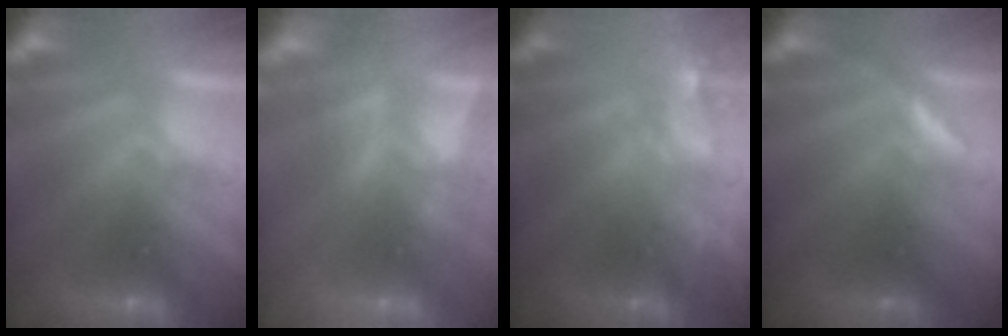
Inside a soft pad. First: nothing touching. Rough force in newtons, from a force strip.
{"total": 3.0}
{"total": 2.2}
{"total": 3.0}